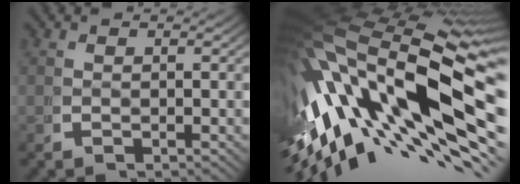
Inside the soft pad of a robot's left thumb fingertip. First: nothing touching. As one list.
[{"total": 26.2, "force": [-0.9, 15.1, 21.4], "torque": [-0.392, -0.037, 0.015]}]